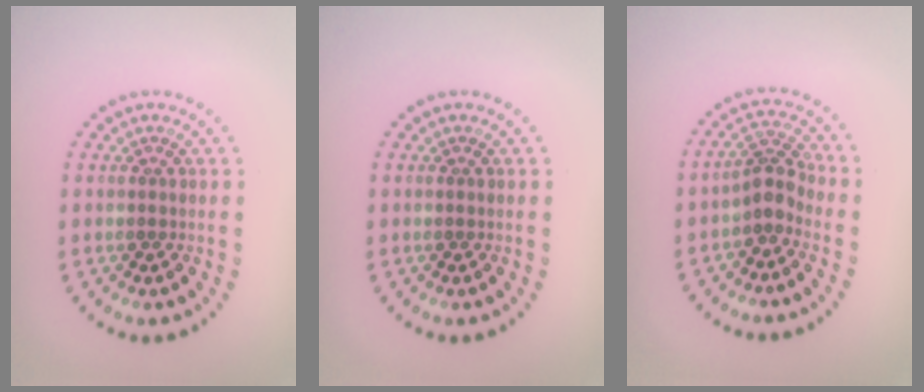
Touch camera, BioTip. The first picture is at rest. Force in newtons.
{"total": 0.0}
{"total": 2.6, "press": 2.0, "slide": 1.7}